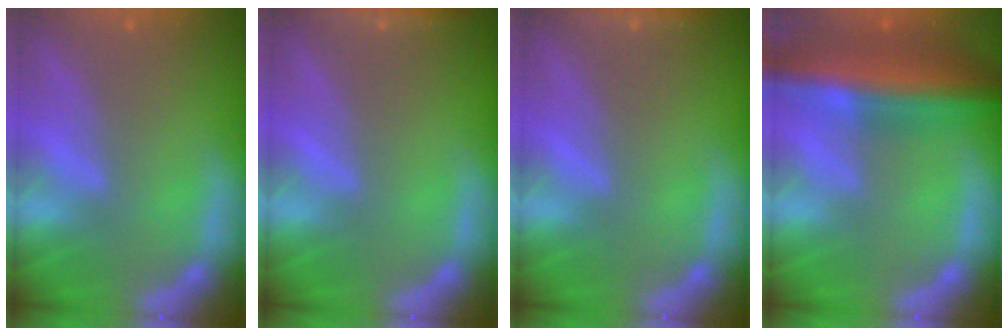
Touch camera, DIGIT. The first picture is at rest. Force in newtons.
{"total": 1.9}
{"total": 1.4}
{"total": 10.0}